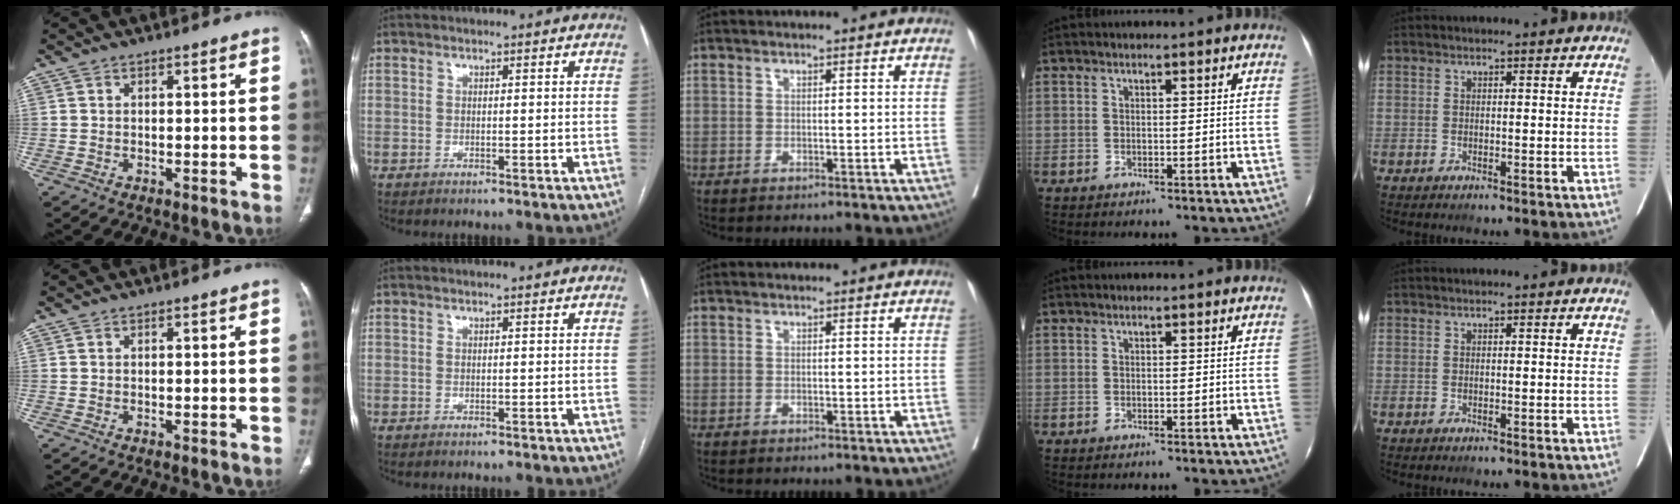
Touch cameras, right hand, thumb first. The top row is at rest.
{}